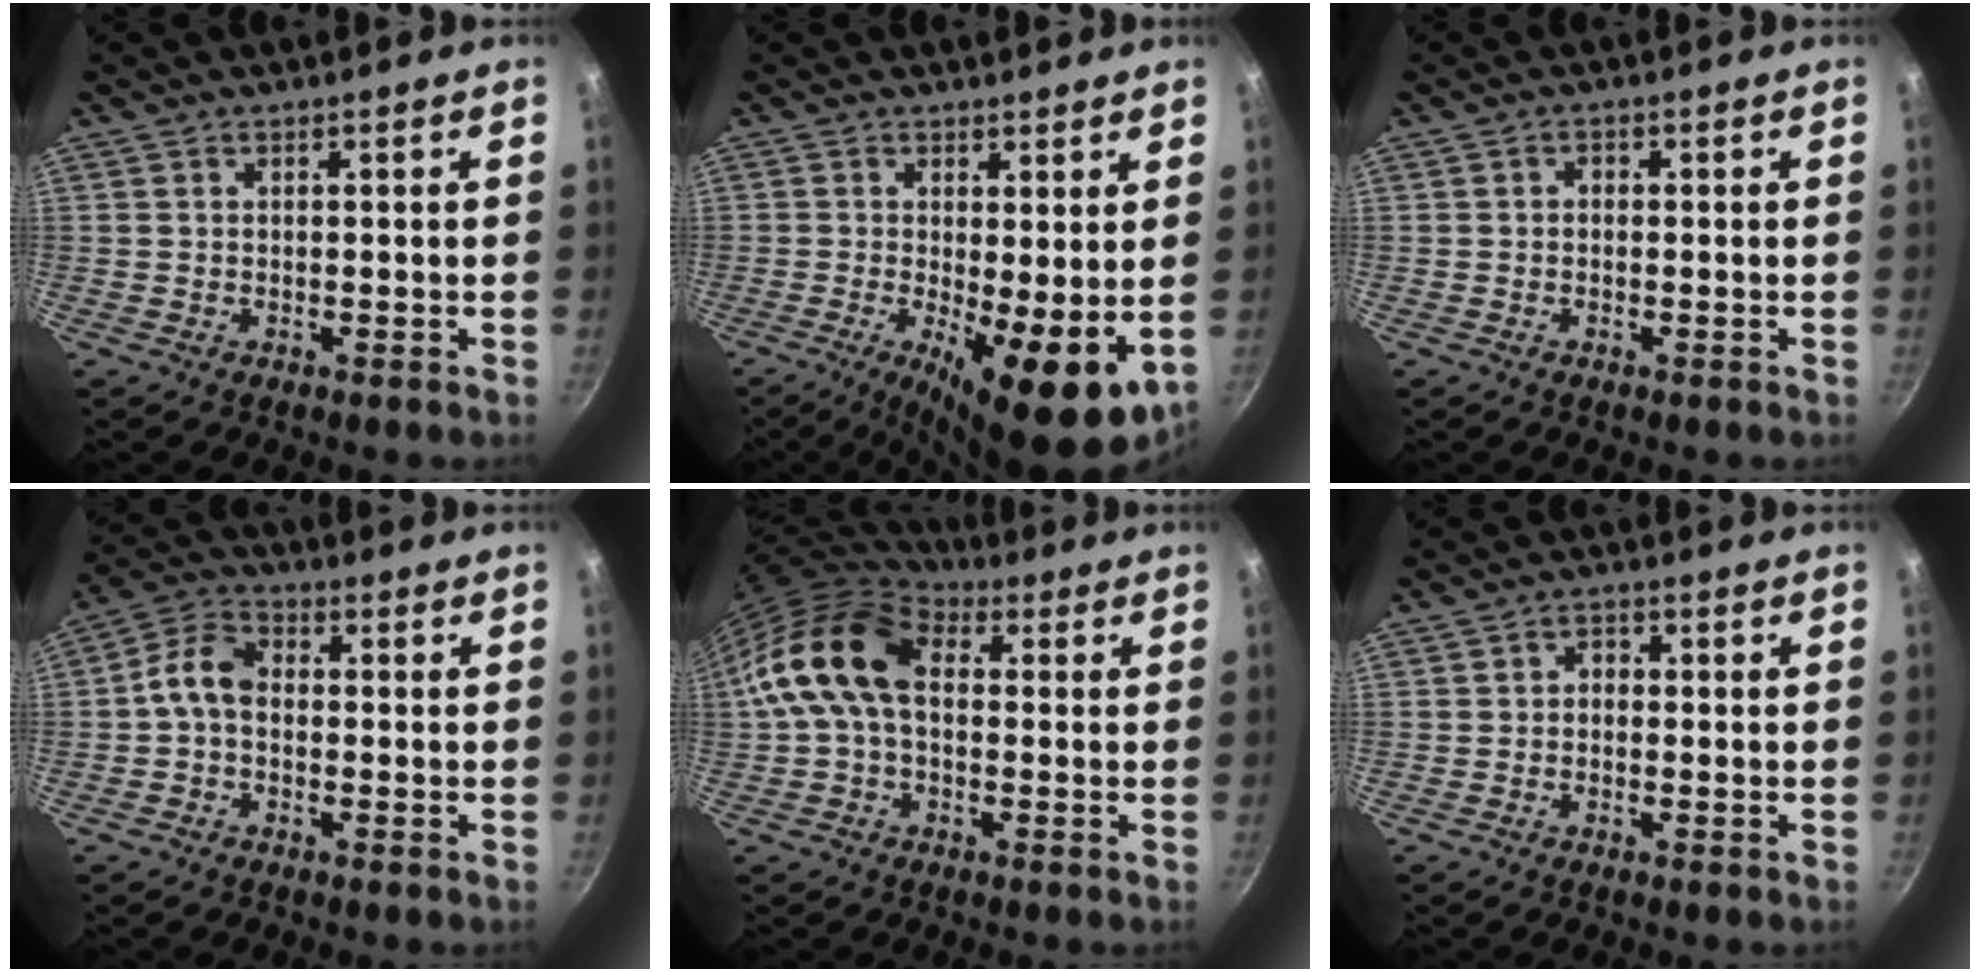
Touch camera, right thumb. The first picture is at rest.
{"total": 12.2, "force": [-1.2, 4.1, 11.4], "torque": [-0.155, -0.016, -0.011]}
{"total": 1.2, "force": [-0.1, 1.0, 0.7], "torque": [-0.011, 0.007, -0.003]}
{"total": 6.6, "force": [-0.8, 4.6, 4.6], "torque": [-0.081, 0.028, -0.031]}
{"total": 13.5, "force": [1.0, 9.0, 10.0], "torque": [-0.167, 0.029, -0.002]}
{"total": 2.2, "force": [-0.4, 1.8, 1.3], "torque": [-0.014, 0.012, -0.010]}